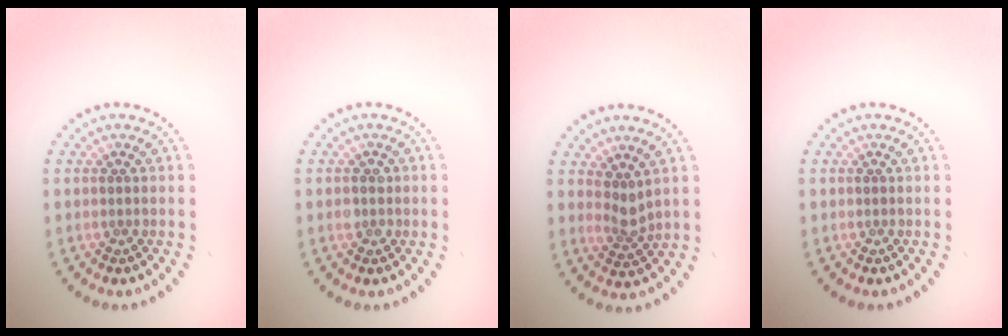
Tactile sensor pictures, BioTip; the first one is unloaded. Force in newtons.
{"total": 1.3, "press": 1.2, "slide": 0.3}
{"total": 2.0, "press": 1.4, "slide": 1.4}
{"total": 0.0}